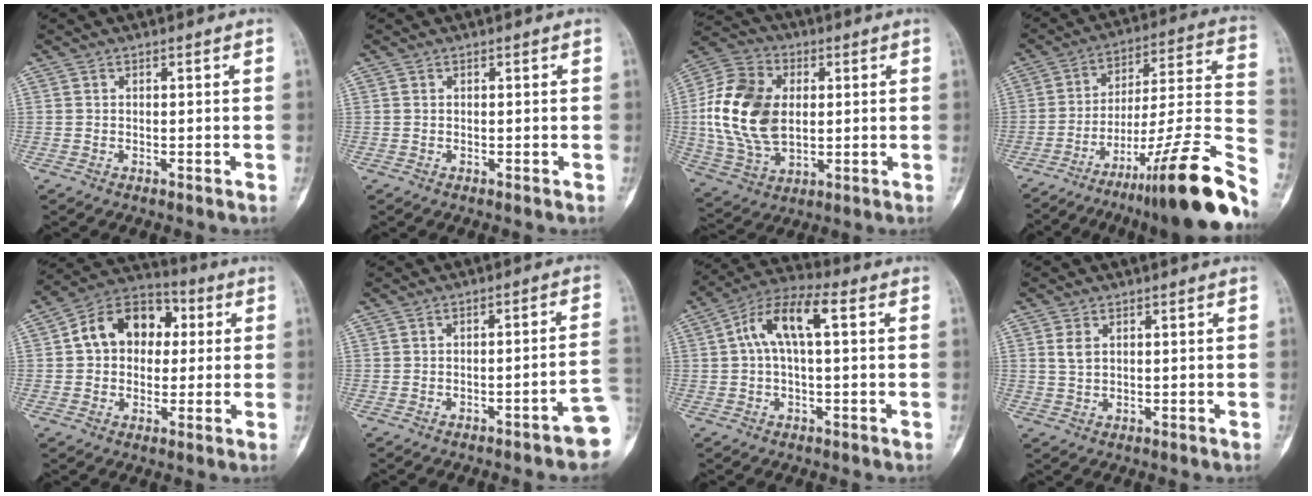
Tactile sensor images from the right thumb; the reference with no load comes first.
{"total": 0.0}
{"total": 18.4, "force": [1.5, 12.3, 13.6], "torque": [-0.257, 0.001, 0.031]}
{"total": 26.3, "force": [-16.3, 2.7, 20.4], "torque": [-0.234, 0.089, -0.252]}
{"total": 13.7, "force": [2.3, 10.3, 8.8], "torque": [-0.102, 0.026, 0.025]}
{"total": 6.4, "force": [-3.3, 0.8, 5.4], "torque": [-0.059, 0.031, -0.039]}
{"total": 10.2, "force": [2.0, 4.0, 9.2], "torque": [-0.182, 0.039, 0.030]}
{"total": 2.7, "force": [0.9, 1.6, 1.9], "torque": [-0.037, -0.001, 0.023]}